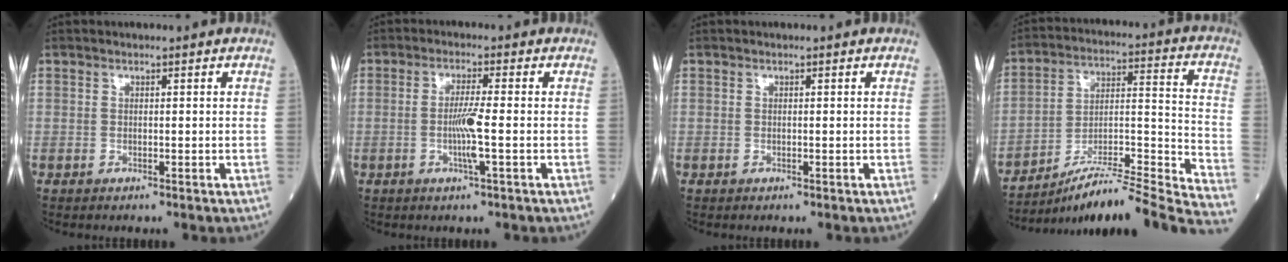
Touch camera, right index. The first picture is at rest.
{"total": 4.6, "force": [-0.9, -0.4, 4.5], "torque": [-0.088, -0.006, -0.020]}
{"total": 0.0}
{"total": 23.6, "force": [-20.8, -0.4, 11.1], "torque": [-0.117, 0.010, -0.317]}